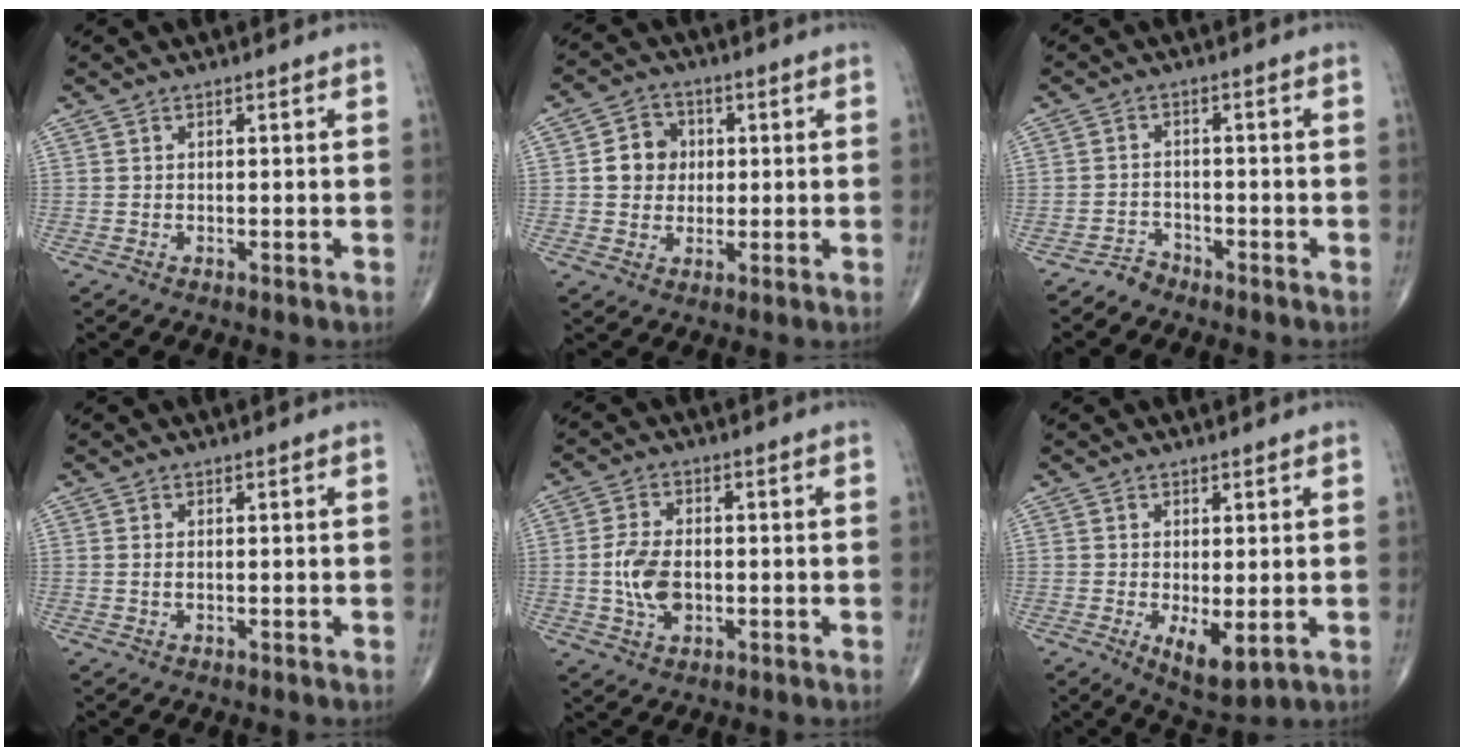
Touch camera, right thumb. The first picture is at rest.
{"total": 6.7, "force": [0.7, 5.9, 3.1], "torque": [-0.022, 0.005, 0.005]}
{"total": 2.5, "force": [-2.2, 1.0, -0.4], "torque": [0.016, 0.008, -0.043]}
{"total": 0.7, "force": [0.1, 0.3, 0.6], "torque": [-0.015, 0.001, 0.003]}
{"total": 7.3, "force": [-0.8, 4.4, 5.7], "torque": [-0.114, 0.001, -0.015]}
{"total": 6.2, "force": [-1.2, 2.6, 5.5], "torque": [-0.087, -0.020, -0.009]}